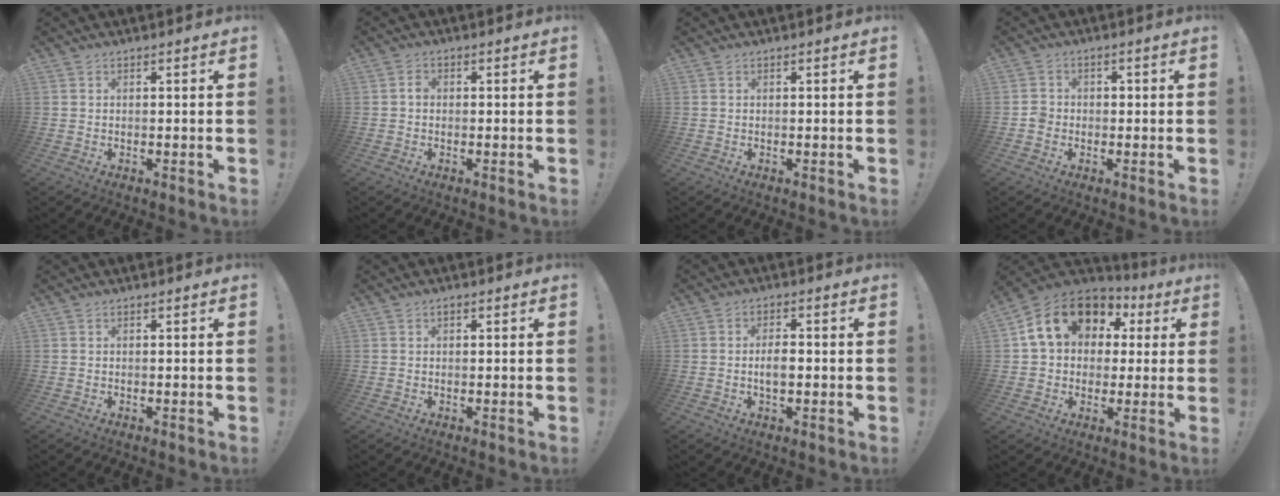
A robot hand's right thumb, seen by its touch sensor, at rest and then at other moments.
{"total": 1.5, "force": [-0.5, 1.1, 0.9], "torque": [-0.014, 0.006, -0.010]}
{"total": 0.0}
{"total": 3.4, "force": [-1.3, 2.9, 1.2], "torque": [-0.014, 0.011, -0.024]}
{"total": 0.0}
{"total": 0.7, "force": [0.3, 0.5, 0.4], "torque": [-0.010, 0.003, 0.004]}
{"total": 4.2, "force": [-0.6, 1.9, 3.7], "torque": [-0.060, 0.002, -0.017]}
{"total": 17.3, "force": [6.5, 12.0, 10.5], "torque": [-0.166, -0.009, 0.120]}